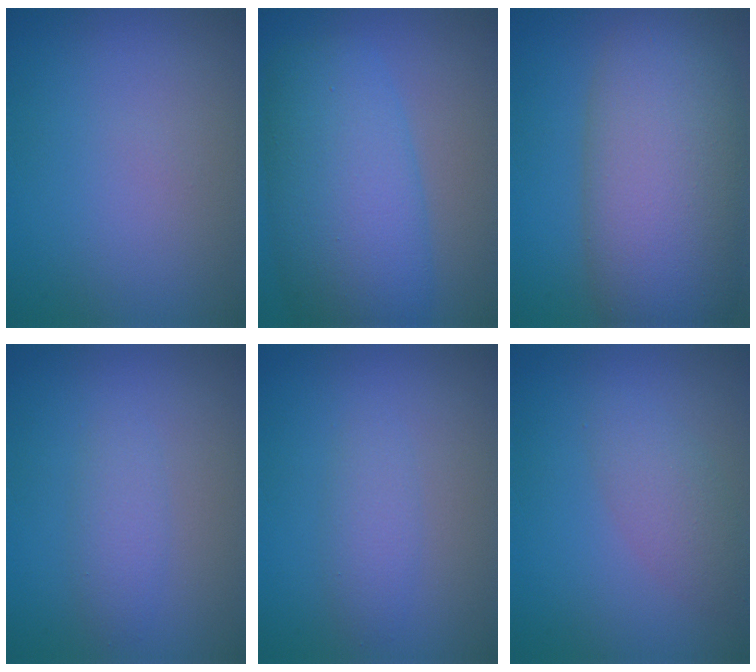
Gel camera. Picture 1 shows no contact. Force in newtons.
{"total": 9.5, "press": 9.5, "slide": 0.2}
{"total": 12.1, "press": 12.1, "slide": 0.7}
{"total": 1.8, "press": 1.8, "slide": 0.1}
{"total": 1.8, "press": 1.8, "slide": 0.1}
{"total": 2.6, "press": 2.6, "slide": 0.1}